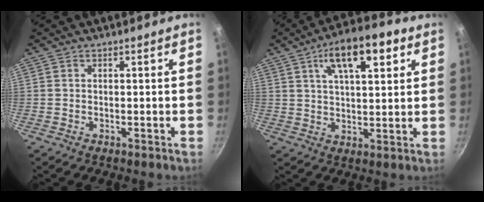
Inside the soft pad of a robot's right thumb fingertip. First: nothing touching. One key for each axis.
{"total": 13.5, "fx": 5.8, "fy": 5.6, "fz": 10.8, "tx": -0.153, "ty": -0.003, "tz": 0.088}